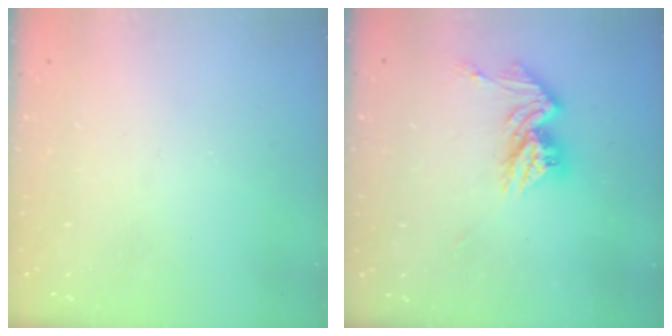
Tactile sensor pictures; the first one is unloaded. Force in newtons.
{"total": 11.2, "press": 11.2, "slide": 0.9}